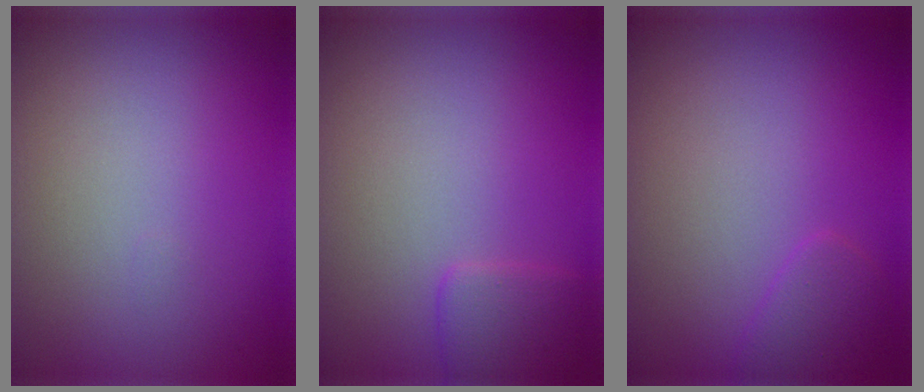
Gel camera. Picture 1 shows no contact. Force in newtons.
{"total": 1.8, "press": 1.8, "slide": 0.1}
{"total": 1.6, "press": 1.6, "slide": 0.1}